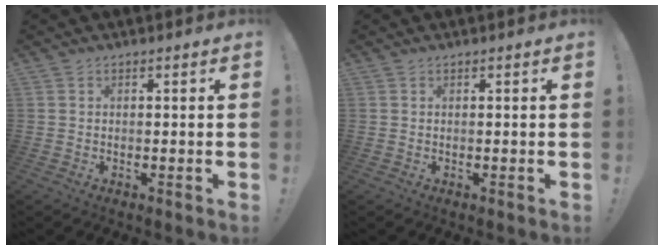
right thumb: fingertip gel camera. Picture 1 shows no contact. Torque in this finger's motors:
{"motor_torque": [-0.13, -0.23, -0.24, 0.32, -0.03]}